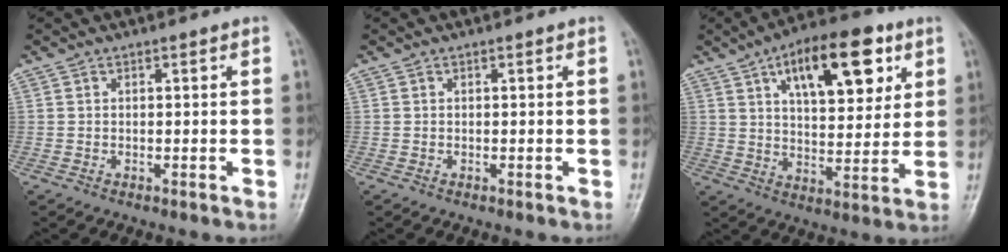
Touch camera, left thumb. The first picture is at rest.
{"total": 0.0}
{"total": 17.9, "force": [7.9, 8.3, 13.7], "torque": [-0.166, -0.017, 0.122]}